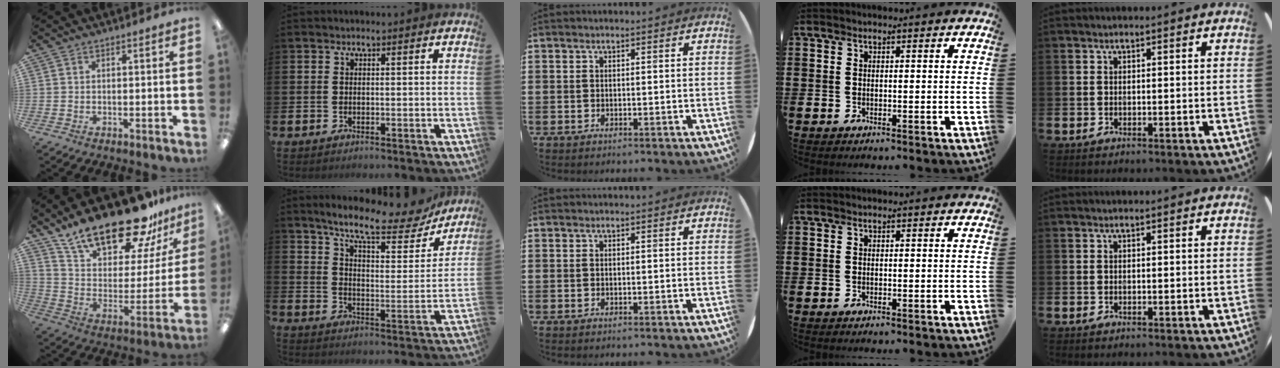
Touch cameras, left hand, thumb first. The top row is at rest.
{"thumb": {"total": 23.8, "force": [19.0, 8.1, 11.9], "torque": [-0.203, -0.132, 0.328]}, "index": {"total": 10.7, "force": [9.3, 2.3, 4.8], "torque": [-0.110, -0.056, 0.155]}}